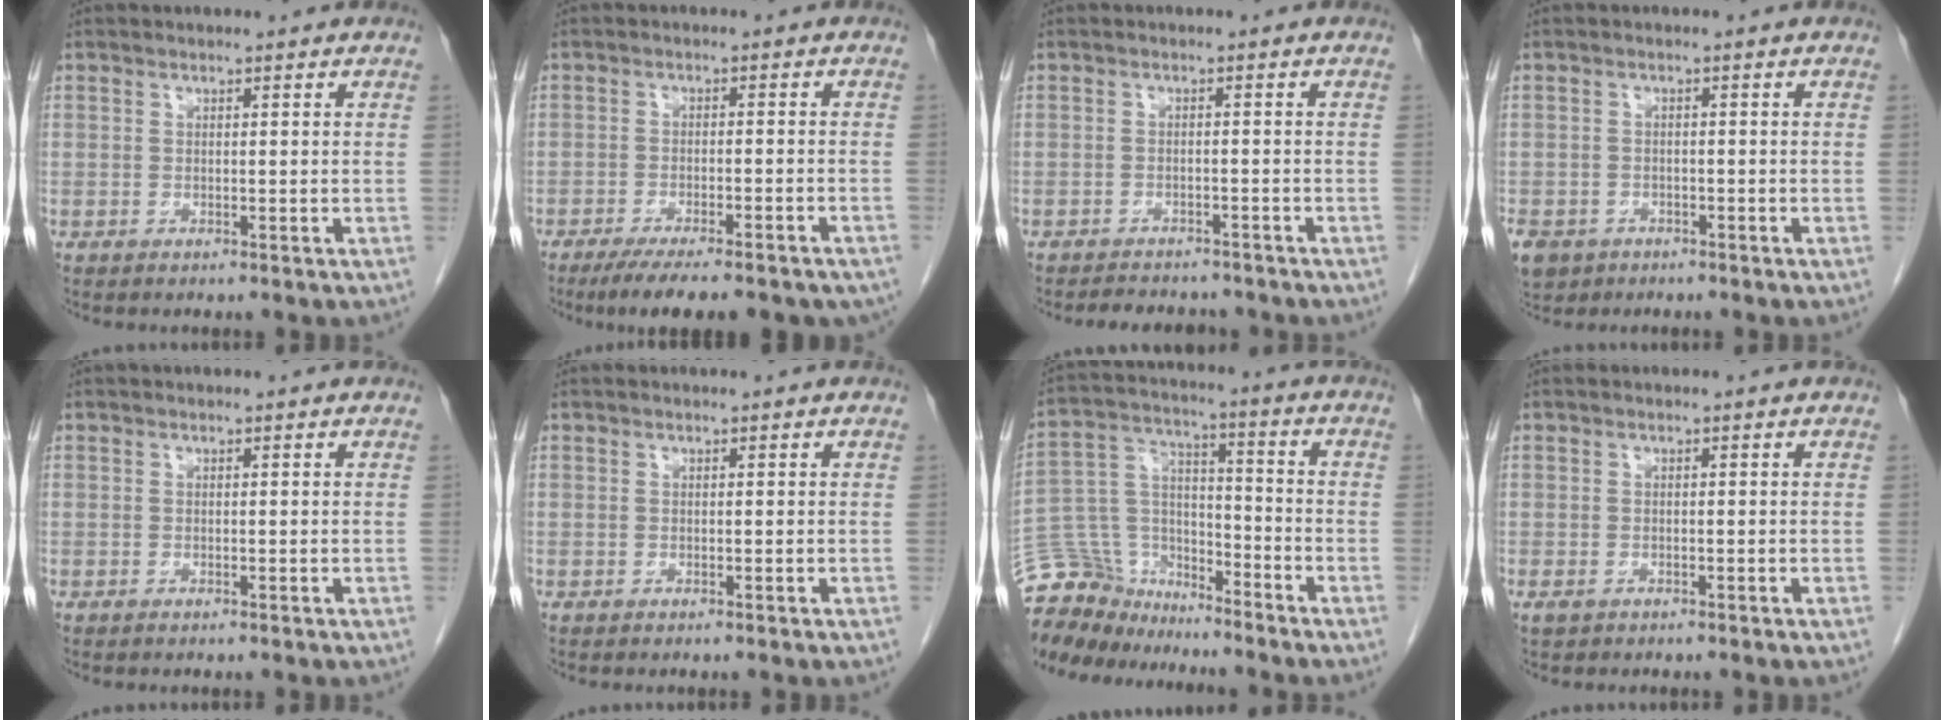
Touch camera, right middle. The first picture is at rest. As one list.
[{"total": 14.1, "force": [-11.4, 3.1, 7.7], "torque": [-0.094, -0.012, -0.152]}, {"total": 6.1, "force": [-5.7, 1.9, 1.3], "torque": [-0.020, -0.003, -0.073]}, {"total": 7.9, "force": [-4.4, 6.2, 2.4], "torque": [-0.067, -0.003, -0.068]}, {"total": 0.0}, {"total": 0.0}, {"total": 13.5, "force": [-12.3, 5.4, 1.0], "torque": [-0.034, 0.050, -0.224]}, {"total": 1.0, "force": [-0.6, 0.6, 0.5], "torque": [-0.014, 0.000, -0.006]}]